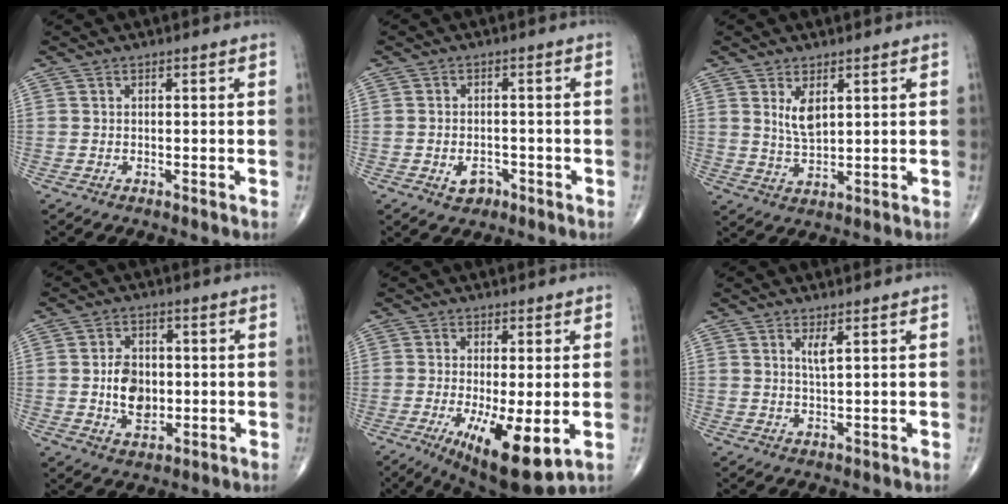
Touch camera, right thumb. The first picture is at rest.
{"total": 3.3, "force": [-1.5, 2.3, 1.8], "torque": [-0.015, 0.008, -0.019]}
{"total": 4.7, "force": [2.0, 2.1, 3.7], "torque": [-0.063, -0.019, 0.043]}
{"total": 7.8, "force": [-0.3, 5.5, 5.5], "torque": [-0.073, 0.000, -0.002]}
{"total": 12.7, "force": [-3.7, 3.8, 11.6], "torque": [-0.191, -0.025, -0.047]}
{"total": 2.3, "force": [1.2, 0.3, 2.0], "torque": [-0.043, -0.012, 0.025]}